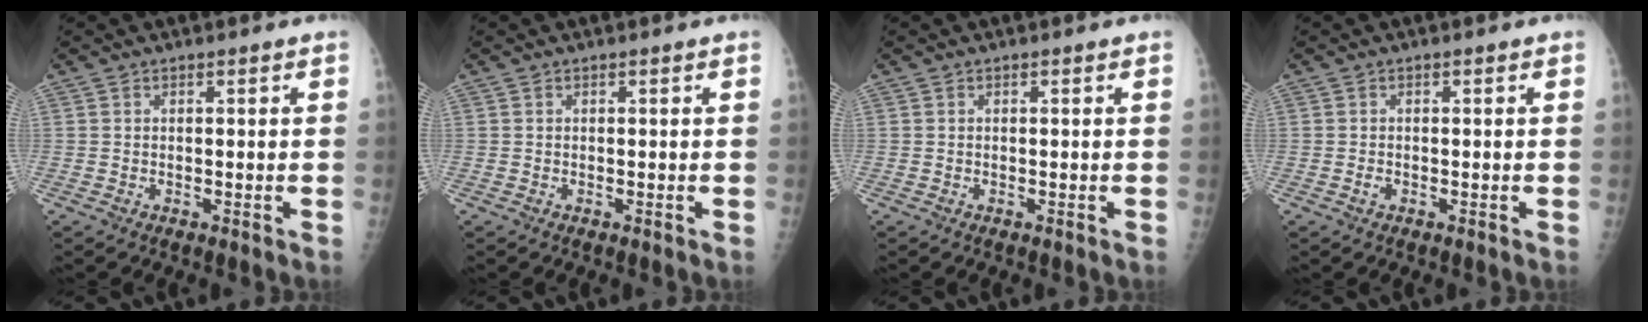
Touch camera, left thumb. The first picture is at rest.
{"total": 0.0}
{"total": 0.0}
{"total": 0.8, "force": [-0.3, 0.5, 0.5], "torque": [-0.009, 0.000, -0.007]}